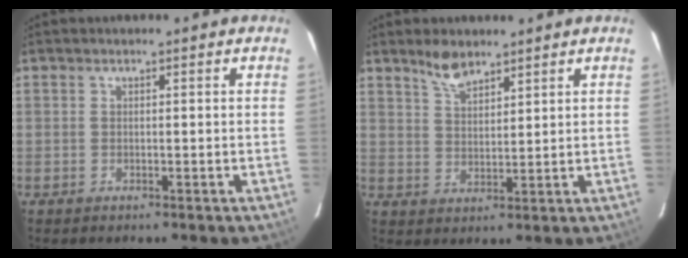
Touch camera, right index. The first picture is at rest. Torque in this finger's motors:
{"motor_torque": [0.08, 0.04, 0.03, 0.04]}